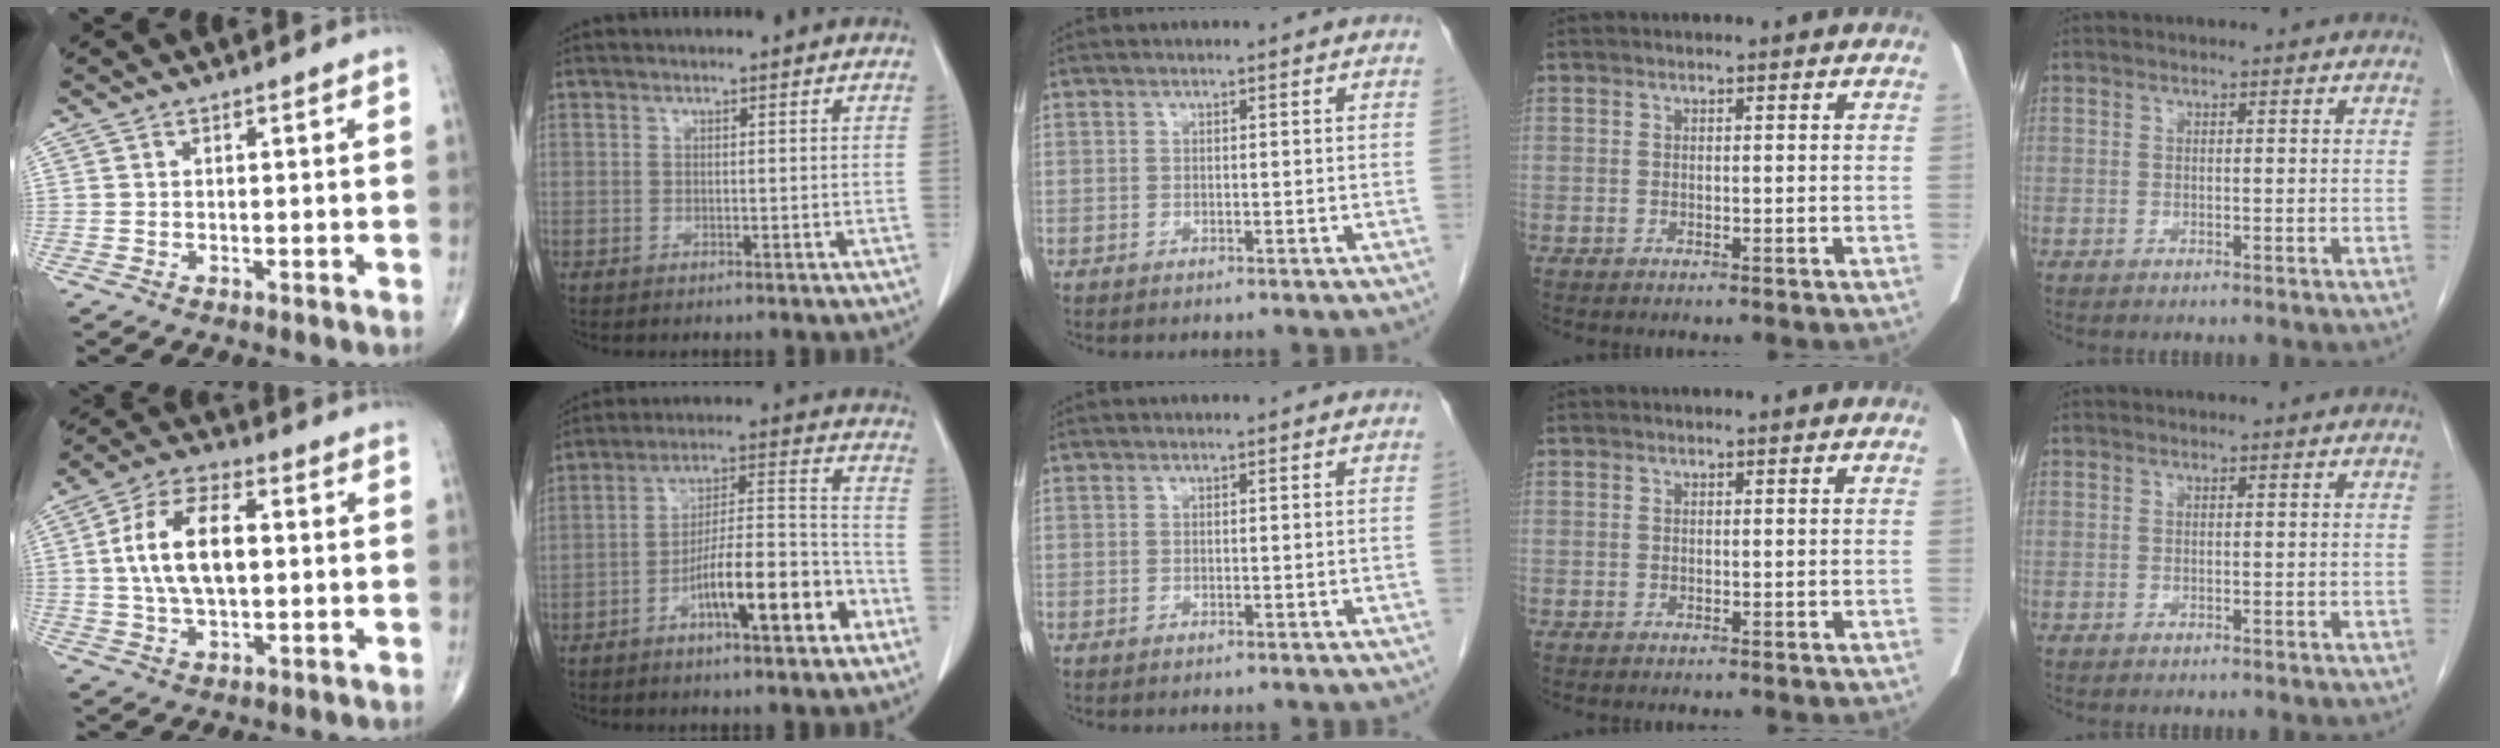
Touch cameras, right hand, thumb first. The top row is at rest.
{"thumb": {"total": 13.2, "force": [1.2, 6.8, 11.2], "torque": [-0.210, 0.017, 0.020]}, "index": {"total": 13.9, "force": [-6.5, 2.8, 12.0], "torque": [-0.197, 0.020, -0.103]}}